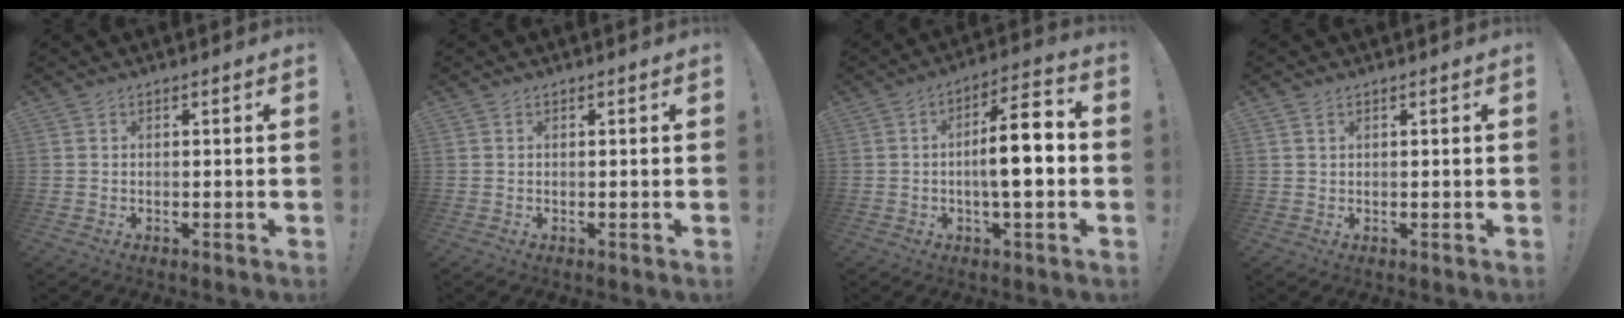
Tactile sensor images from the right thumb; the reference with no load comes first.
{"total": 0.0}
{"total": 12.0, "force": [-1.3, 3.3, 11.4], "torque": [-0.181, 0.008, -0.030]}
{"total": 1.2, "force": [0.8, 0.5, 0.8], "torque": [-0.013, -0.001, 0.015]}